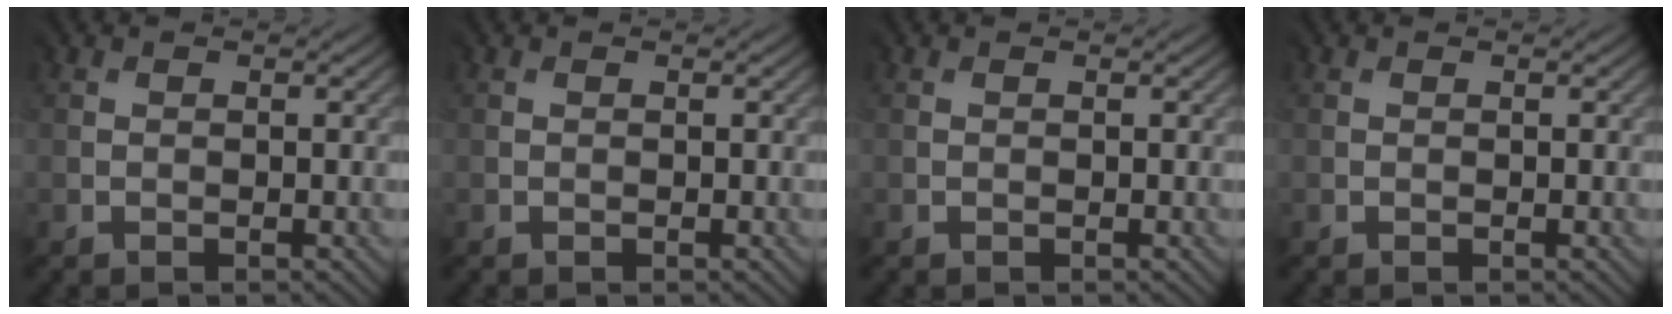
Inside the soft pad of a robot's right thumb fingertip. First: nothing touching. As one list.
[{"total": 0.0}, {"total": 0.0}, {"total": 0.0}]